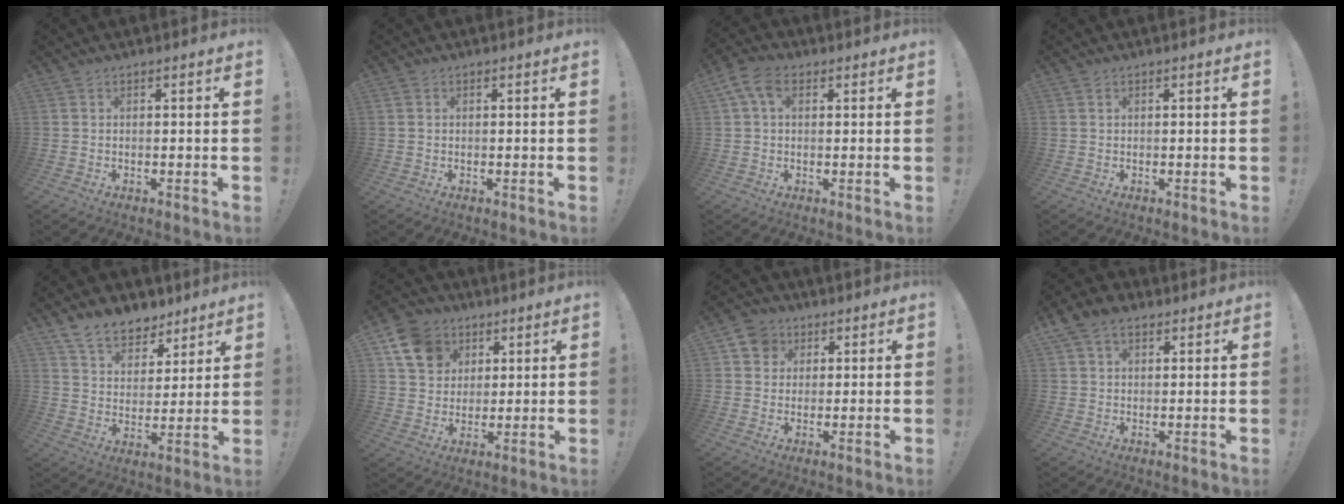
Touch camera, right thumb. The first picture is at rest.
{"total": 0.9, "force": [0.4, 0.6, 0.4], "torque": [0.000, -0.001, 0.006]}
{"total": 7.4, "force": [2.6, 4.6, 5.1], "torque": [-0.106, 0.008, 0.052]}
{"total": 0.5, "force": [0.3, 0.3, 0.2], "torque": [-0.005, 0.001, 0.006]}
{"total": 10.8, "force": [8.3, 6.2, 3.1], "torque": [-0.059, -0.059, 0.162]}
{"total": 12.7, "force": [6.2, 10.0, 4.8], "torque": [-0.078, -0.027, 0.125]}
{"total": 7.0, "force": [2.9, 6.1, 1.9], "torque": [-0.030, -0.011, 0.059]}
{"total": 6.9, "force": [3.7, 4.6, 3.7], "torque": [-0.062, -0.003, 0.072]}